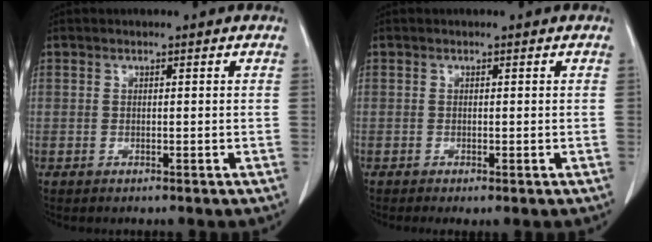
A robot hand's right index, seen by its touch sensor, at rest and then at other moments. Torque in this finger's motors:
{"motor_torque": [0.44, -0.46, 0.14, 0.04]}